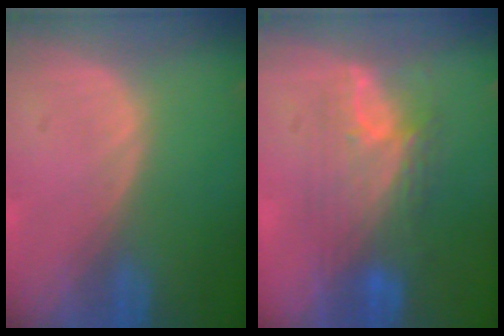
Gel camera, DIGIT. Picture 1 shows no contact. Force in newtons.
{"total": 7.4, "press": 7.2, "slide": 1.4}